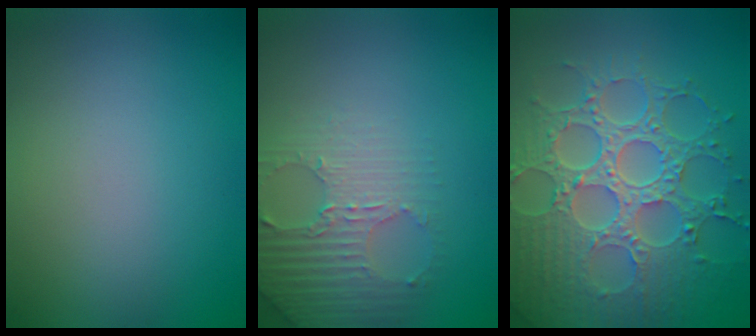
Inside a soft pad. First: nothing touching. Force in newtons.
{"total": 3.9, "press": 3.7, "slide": 1.0}
{"total": 8.8, "press": 6.6, "slide": 5.9}